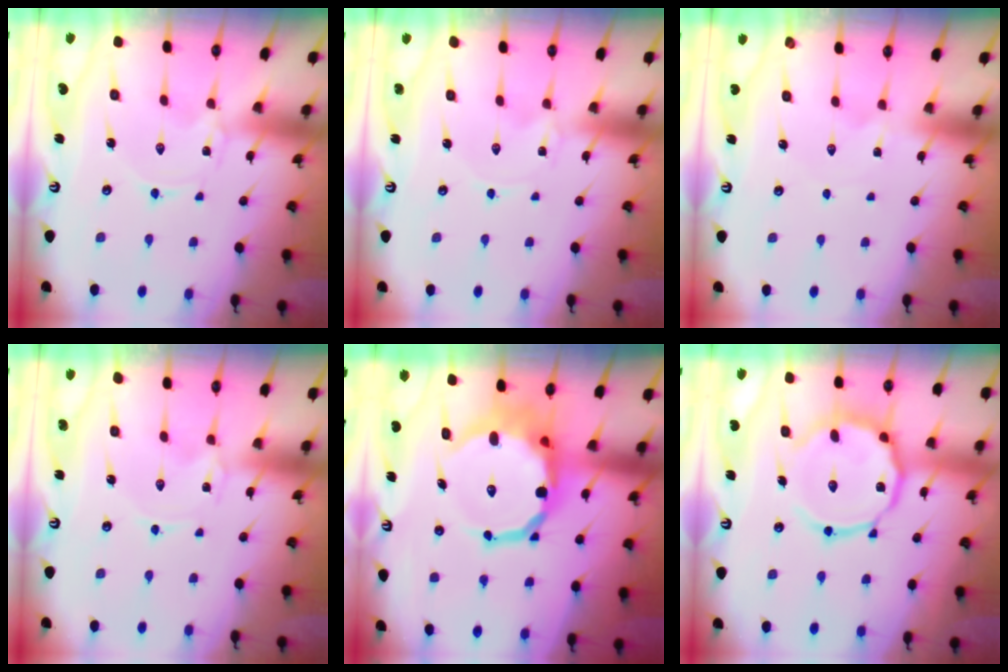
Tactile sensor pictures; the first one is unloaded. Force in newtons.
{"total": 0.0}
{"total": 0.6, "press": 0.6, "slide": 0.1}
{"total": 0.0}
{"total": 16.3, "press": 16.0, "slide": 3.2}
{"total": 14.7, "press": 14.7, "slide": 1.1}